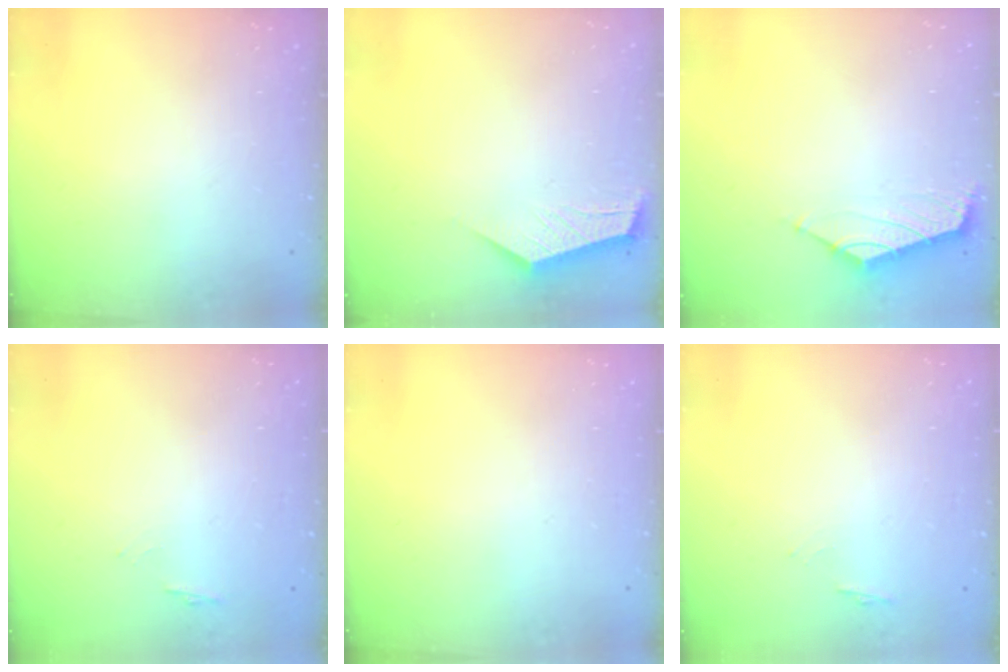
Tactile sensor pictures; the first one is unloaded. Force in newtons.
{"total": 2.5, "press": 2.4, "slide": 0.3}
{"total": 1.8, "press": 1.7, "slide": 0.6}
{"total": 0.8, "press": 0.6, "slide": 0.4}
{"total": 0.0}
{"total": 0.8, "press": 0.6, "slide": 0.4}